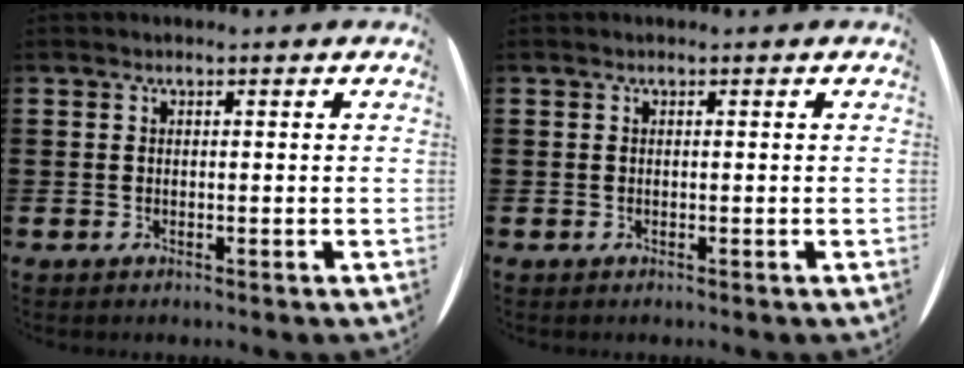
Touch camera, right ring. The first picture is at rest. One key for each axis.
{"total": 0.0}